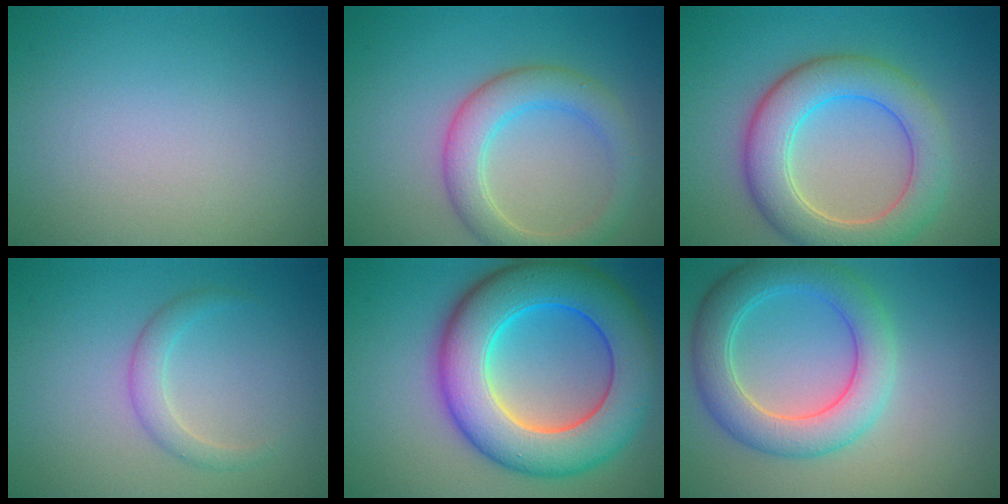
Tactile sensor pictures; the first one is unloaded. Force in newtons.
{"total": 4.4, "press": 4.4, "slide": 0.4}
{"total": 6.8, "press": 6.8, "slide": 0.5}
{"total": 1.7, "press": 1.7, "slide": 0.0}
{"total": 11.6, "press": 11.6, "slide": 0.3}
{"total": 5.5, "press": 5.5, "slide": 0.2}